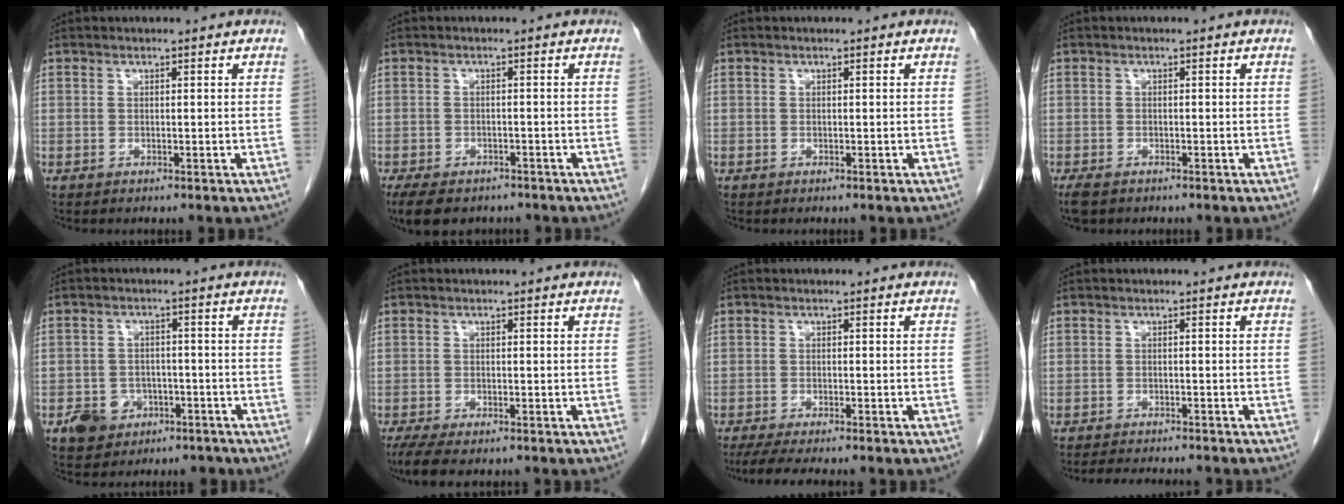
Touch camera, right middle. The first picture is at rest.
{"total": 9.9, "force": [-7.4, 4.9, 4.4], "torque": [-0.081, -0.004, -0.103]}
{"total": 0.0}
{"total": 2.8, "force": [-2.1, 1.4, 1.3], "torque": [-0.030, -0.007, -0.033]}
{"total": 5.9, "force": [-3.2, 4.7, 1.5], "torque": [-0.025, 0.013, -0.041]}
{"total": 6.1, "force": [-4.6, 2.0, 3.6], "torque": [-0.059, -0.014, -0.071]}
{"total": 7.1, "force": [-5.8, 0.9, 4.0], "torque": [-0.054, -0.014, -0.087]}
{"total": 7.3, "force": [-6.6, 1.0, 2.8], "torque": [-0.035, -0.007, -0.090]}